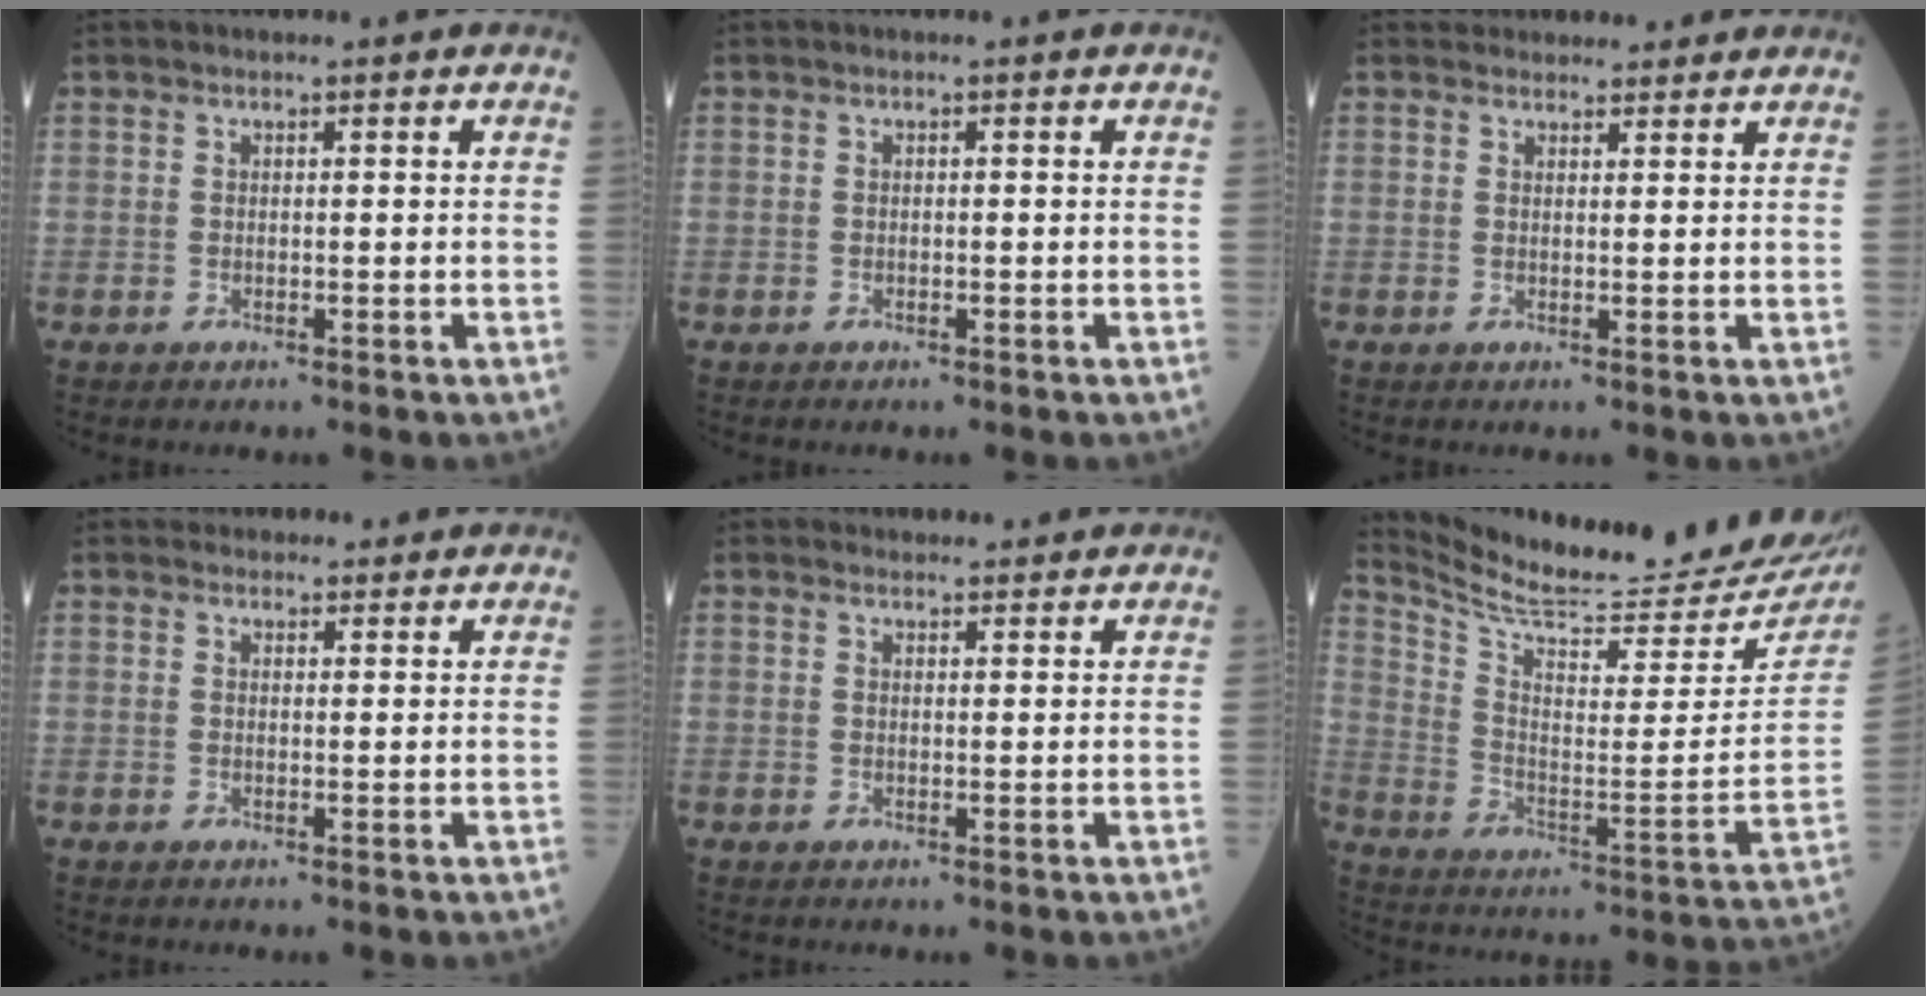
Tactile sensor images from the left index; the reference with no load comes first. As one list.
[{"total": 0.0}, {"total": 4.7, "force": [4.4, 1.5, 0.3], "torque": [0.005, 0.016, 0.052]}, {"total": 3.5, "force": [3.3, 1.3, 0.2], "torque": [0.005, 0.009, 0.037]}, {"total": 3.5, "force": [3.3, 1.0, 0.1], "torque": [-0.002, 0.012, 0.040]}, {"total": 22.5, "force": [21.4, 1.7, 6.9], "torque": [-0.131, -0.101, 0.301]}]